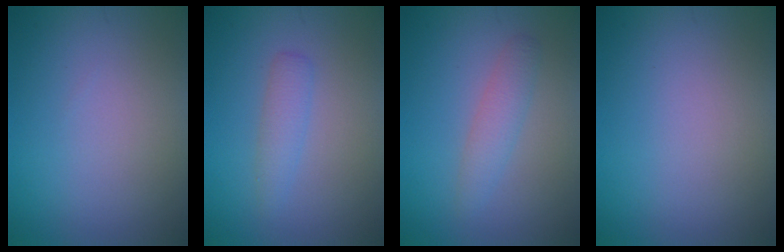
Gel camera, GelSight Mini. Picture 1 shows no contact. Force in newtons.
{"total": 1.8, "press": 1.8, "slide": 0.1}
{"total": 2.2, "press": 2.2, "slide": 0.1}
{"total": 0.0}